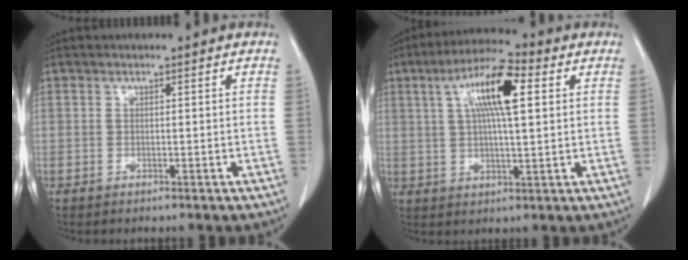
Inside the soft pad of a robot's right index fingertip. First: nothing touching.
{"total": 11.1, "force": [3.6, 1.7, 10.4], "torque": [-0.193, 0.020, 0.060]}